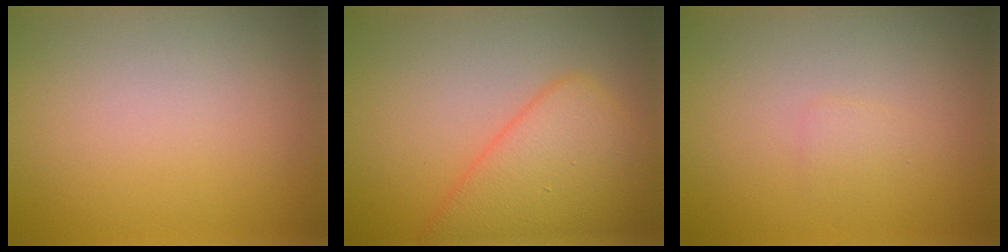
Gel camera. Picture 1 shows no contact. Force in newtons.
{"total": 6.1, "press": 6.1, "slide": 0.1}
{"total": 0.8, "press": 0.8, "slide": 0.0}